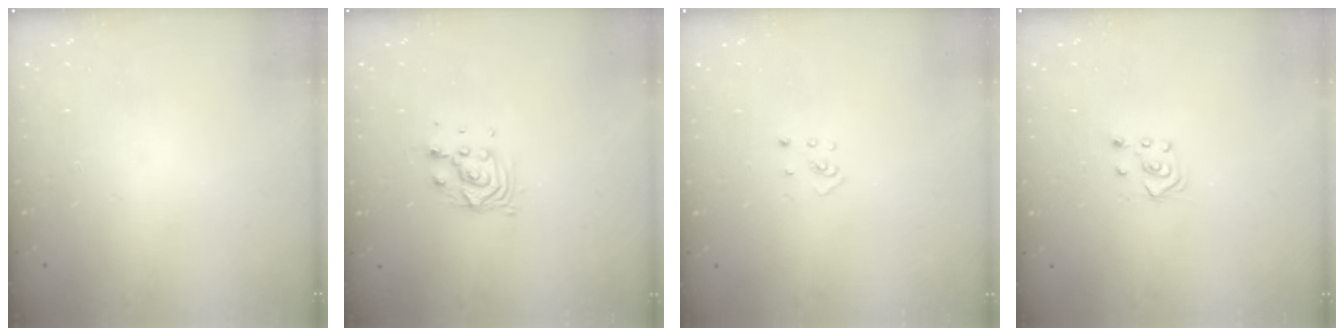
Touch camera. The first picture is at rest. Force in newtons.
{"total": 6.8, "press": 6.8, "slide": 0.5}
{"total": 2.0, "press": 2.0, "slide": 0.3}
{"total": 3.4, "press": 3.4, "slide": 0.3}